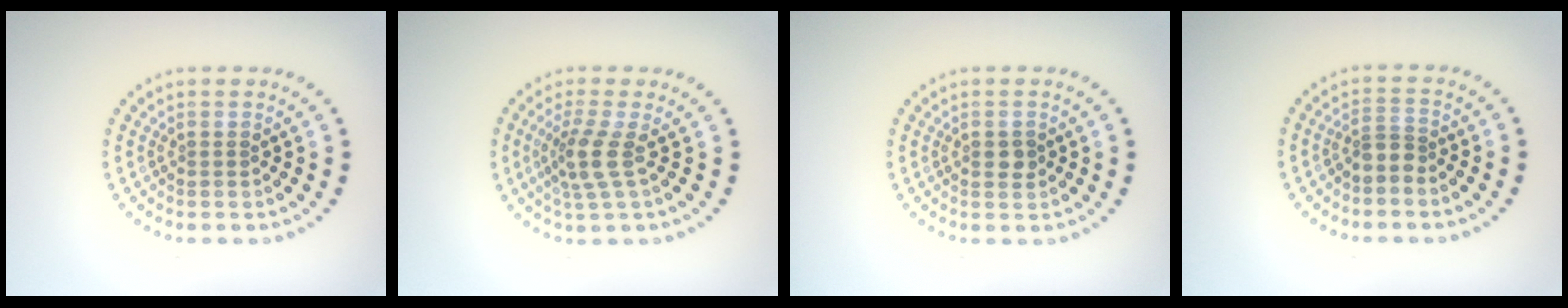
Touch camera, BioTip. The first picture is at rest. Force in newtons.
{"total": 2.9, "press": 2.2, "slide": 1.8}
{"total": 1.3, "press": 1.3, "slide": 0.1}
{"total": 1.9, "press": 1.5, "slide": 1.2}